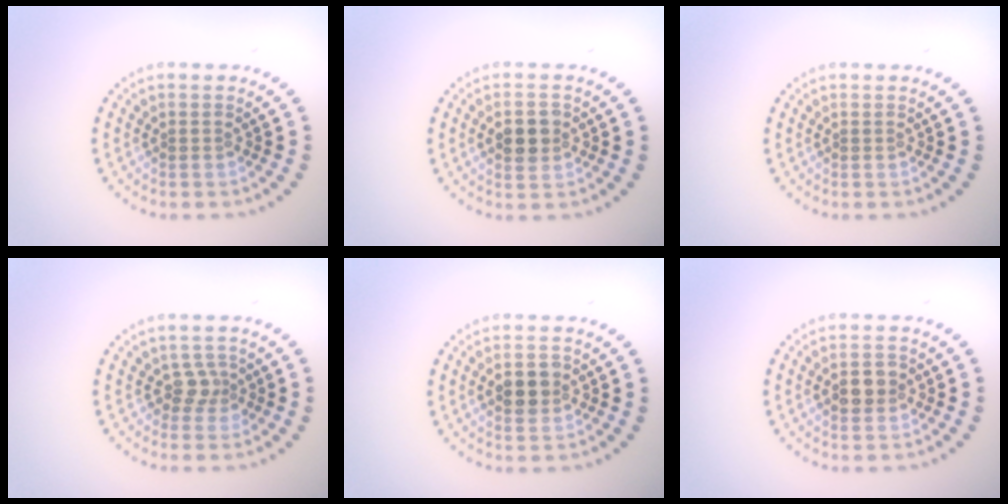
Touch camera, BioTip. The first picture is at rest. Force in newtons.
{"total": 2.8, "press": 2.8, "slide": 0.2}
{"total": 0.0}
{"total": 1.9, "press": 1.4, "slide": 1.2}
{"total": 2.8, "press": 2.8, "slide": 0.2}
{"total": 2.2, "press": 2.2, "slide": 0.0}